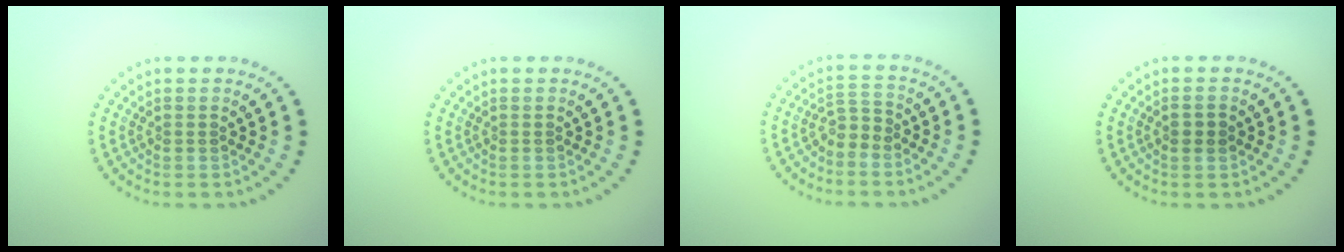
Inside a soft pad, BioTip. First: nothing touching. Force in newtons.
{"total": 0.0}
{"total": 1.6, "press": 1.3, "slide": 1.1}
{"total": 1.4, "press": 1.4, "slide": 0.2}